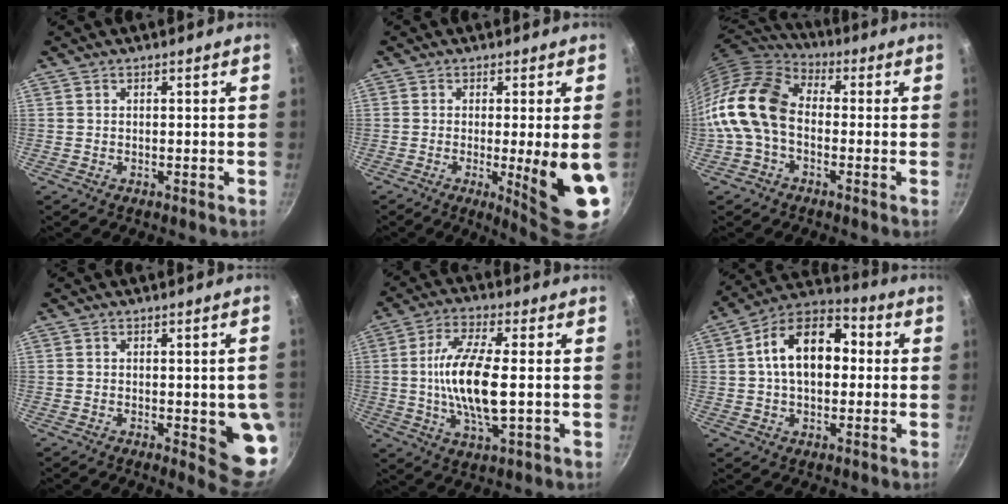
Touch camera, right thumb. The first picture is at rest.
{"total": 12.5, "force": [-2.0, 1.7, 12.2], "torque": [-0.154, -0.014, -0.018]}
{"total": 14.8, "force": [-2.0, 10.1, 10.6], "torque": [-0.189, 0.039, -0.062]}
{"total": 8.7, "force": [-1.3, 2.7, 8.1], "torque": [-0.075, -0.004, -0.013]}
{"total": 13.3, "force": [-0.3, 4.4, 12.6], "torque": [-0.249, 0.005, -0.012]}
{"total": 15.5, "force": [1.6, 10.1, 11.6], "torque": [-0.151, 0.034, 0.005]}